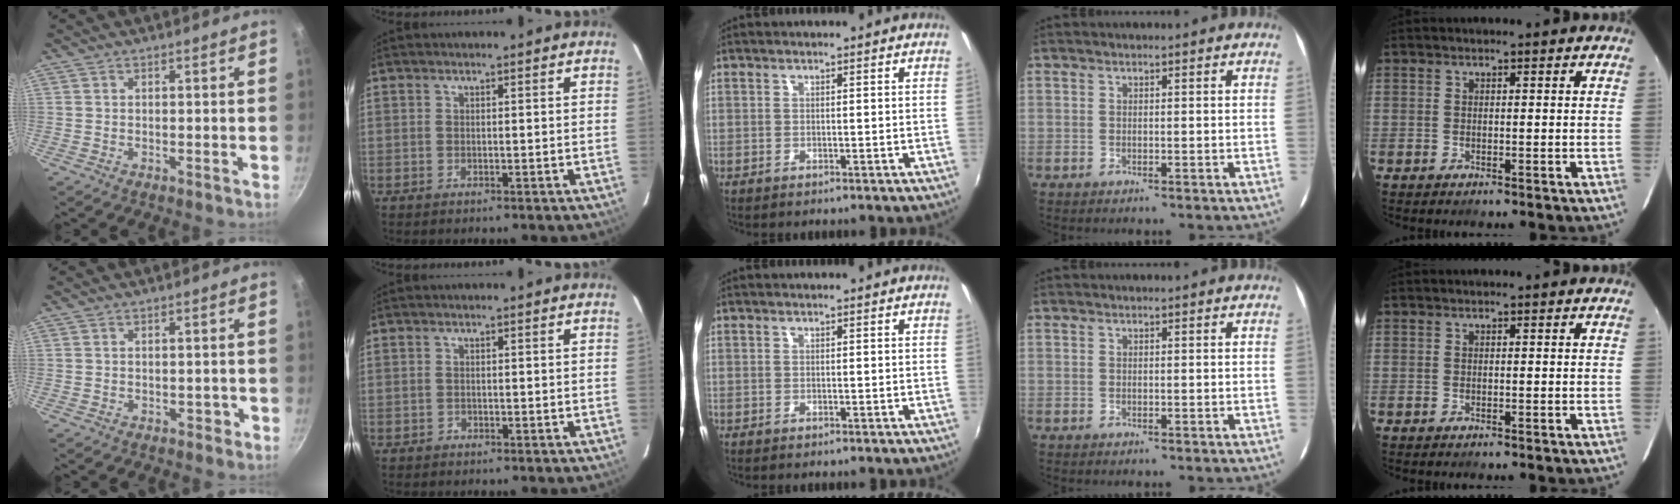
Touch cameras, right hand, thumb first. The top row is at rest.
{"thumb": {"total": 1.1, "force": [-0.5, 0.9, 0.4], "torque": [0.006, 0.009, -0.002]}, "index": {"total": 0.8, "force": [-0.6, 0.6, -0.1], "torque": [0.003, 0.003, -0.009]}}